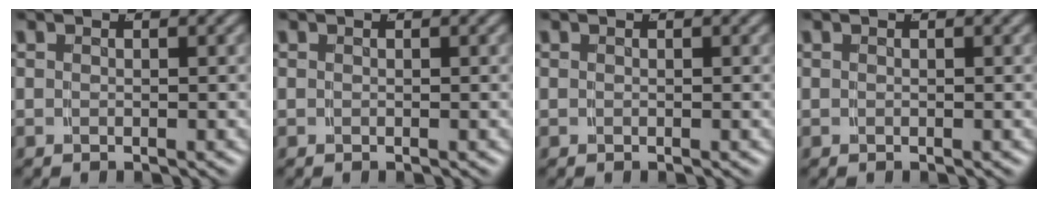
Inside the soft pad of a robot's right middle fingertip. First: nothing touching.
{"total": 0.0}
{"total": 0.0}
{"total": 0.0}